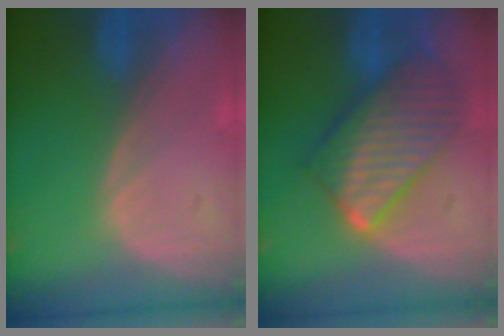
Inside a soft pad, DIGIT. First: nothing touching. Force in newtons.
{"total": 10.2, "press": 10.2, "slide": 0.8}